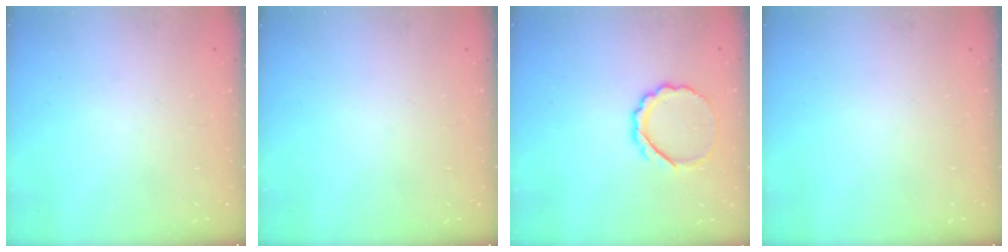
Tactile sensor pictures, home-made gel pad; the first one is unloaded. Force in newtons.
{"total": 0.0}
{"total": 7.6, "press": 7.6, "slide": 0.7}
{"total": 0.0}